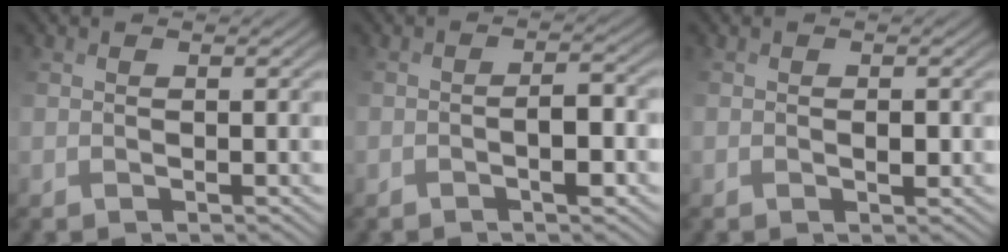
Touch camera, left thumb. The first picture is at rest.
{"total": 3.5, "force": [-1.6, 1.2, 2.8], "torque": [-0.034, 0.009, -0.022]}
{"total": 1.6, "force": [0.1, 1.1, 1.2], "torque": [-0.023, -0.001, 0.006]}